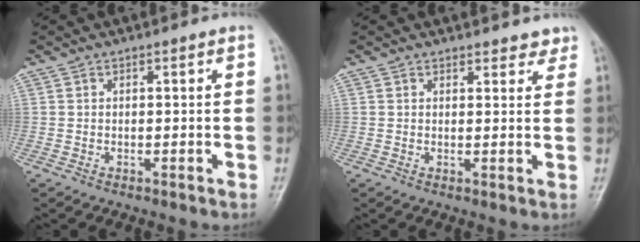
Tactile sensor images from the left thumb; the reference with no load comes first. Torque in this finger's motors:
{"motor_torque": [-0.04, -0.04, -0.12, -0.16, 0.00]}